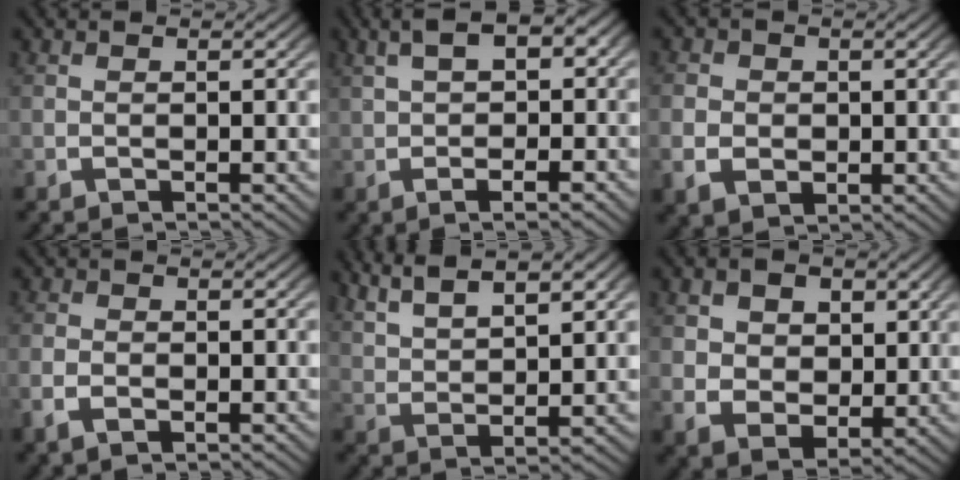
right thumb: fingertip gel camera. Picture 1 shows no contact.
{"total": 5.0, "force": [1.2, 2.1, 4.4], "torque": [-0.067, 0.021, 0.010]}
{"total": 3.9, "force": [-0.2, 3.4, 1.9], "torque": [-0.042, -0.014, 0.004]}
{"total": 1.8, "force": [-0.7, 1.3, 1.1], "torque": [-0.027, -0.005, -0.013]}
{"total": 6.9, "force": [5.1, 2.3, 3.9], "torque": [-0.064, 0.009, 0.097]}
{"total": 6.3, "force": [0.8, 5.0, 3.7], "torque": [-0.084, -0.036, 0.033]}